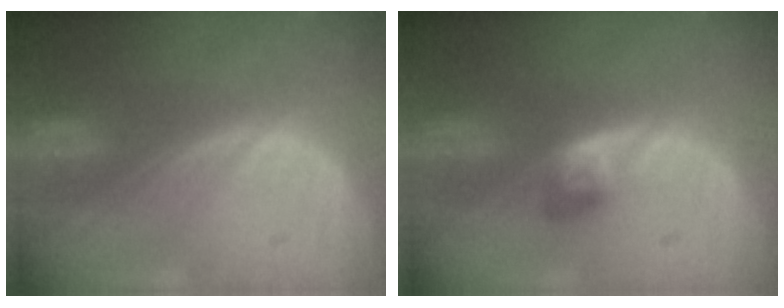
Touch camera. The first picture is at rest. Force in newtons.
{"total": 2.8, "press": 2.6, "slide": 1.2}